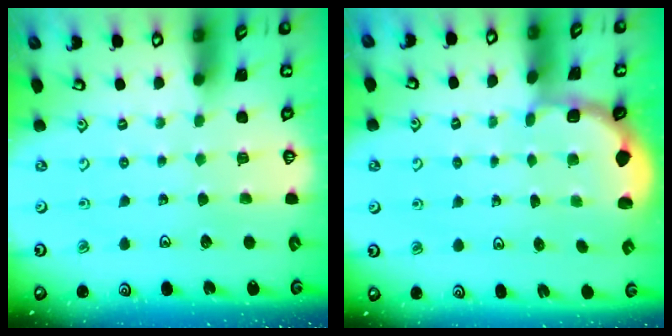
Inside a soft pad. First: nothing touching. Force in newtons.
{"total": 1.8, "press": 1.6, "slide": 0.7}